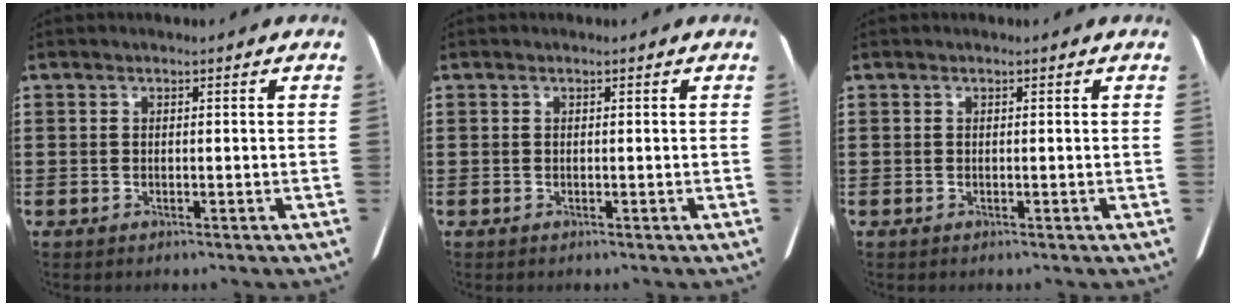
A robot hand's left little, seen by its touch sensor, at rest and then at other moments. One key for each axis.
{"total": 0.0}
{"total": 0.0}